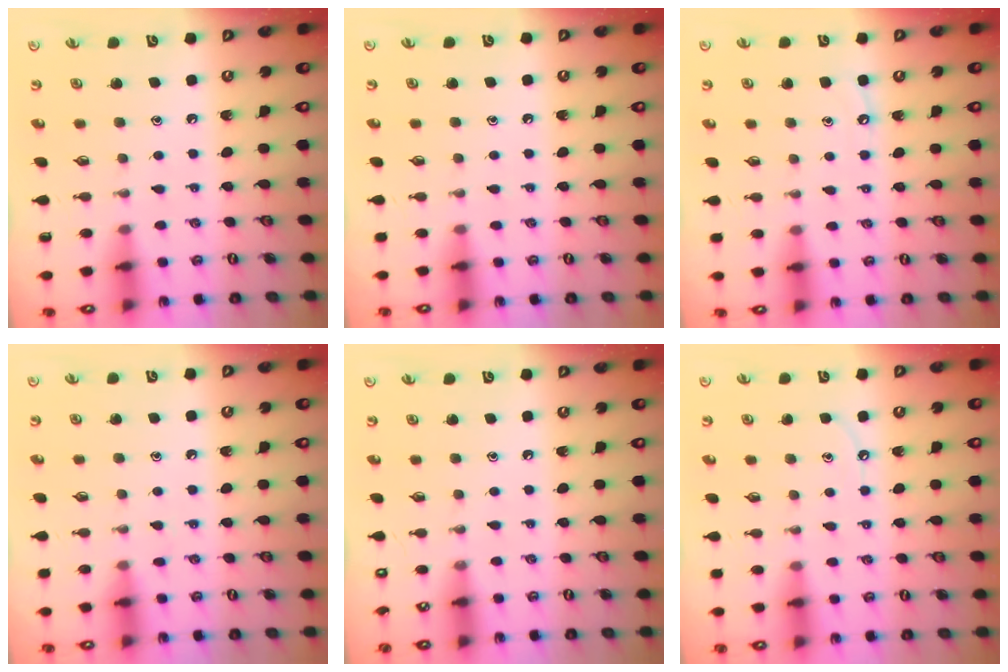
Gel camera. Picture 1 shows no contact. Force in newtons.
{"total": 2.4, "press": 2.4, "slide": 0.4}
{"total": 5.1, "press": 5.0, "slide": 0.6}
{"total": 6.0, "press": 6.0, "slide": 0.8}
{"total": 0.0}
{"total": 5.4, "press": 5.4, "slide": 0.7}